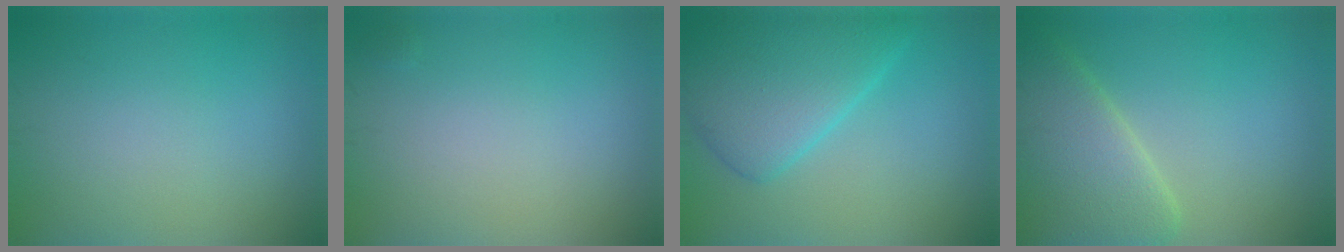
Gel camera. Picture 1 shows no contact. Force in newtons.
{"total": 0.0}
{"total": 6.8, "press": 6.8, "slide": 0.2}
{"total": 6.9, "press": 6.8, "slide": 0.5}